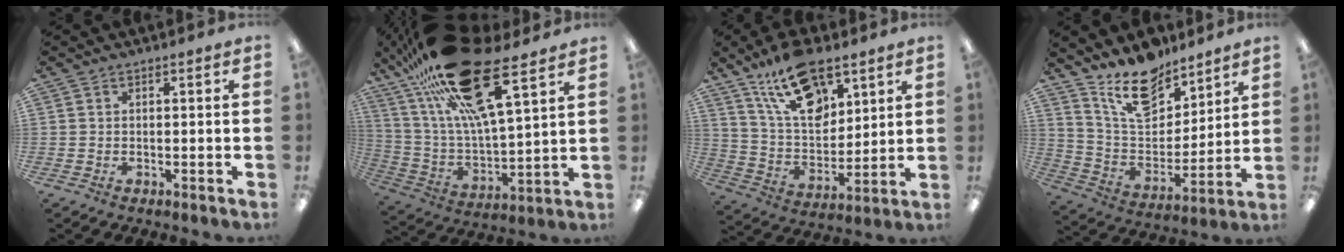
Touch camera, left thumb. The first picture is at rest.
{"total": 27.5, "force": [16.7, 9.0, 19.9], "torque": [-0.367, -0.073, 0.281]}
{"total": 17.9, "force": [11.5, 8.8, 10.6], "torque": [-0.183, -0.050, 0.204]}
{"total": 15.6, "force": [12.0, 7.2, 6.8], "torque": [-0.128, -0.072, 0.221]}